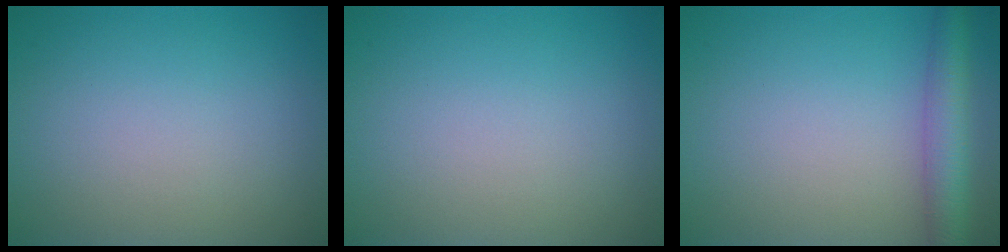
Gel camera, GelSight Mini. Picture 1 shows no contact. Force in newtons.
{"total": 0.0}
{"total": 4.2, "press": 4.2, "slide": 0.1}